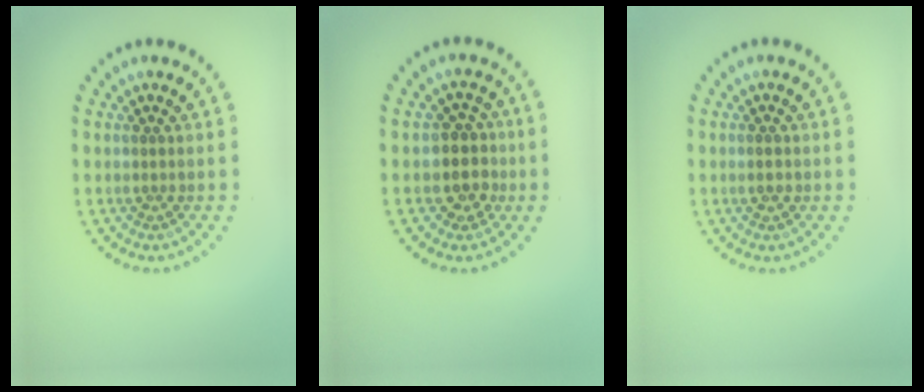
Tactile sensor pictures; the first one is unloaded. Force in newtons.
{"total": 3.0, "press": 2.7, "slide": 1.3}
{"total": 1.2, "press": 1.2, "slide": 0.0}